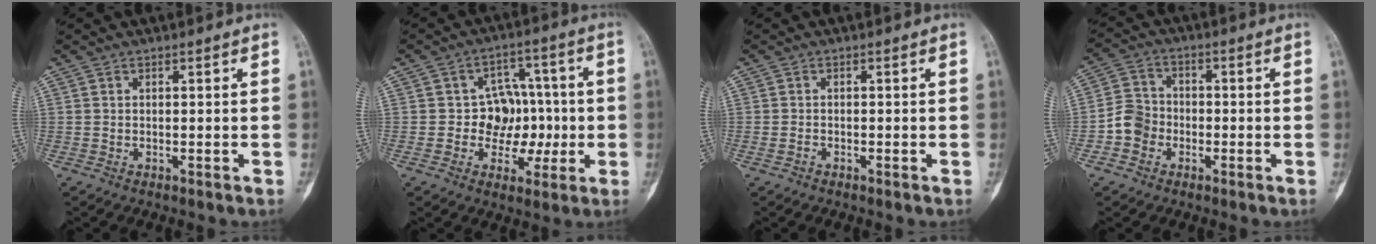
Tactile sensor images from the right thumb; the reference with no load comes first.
{"total": 9.7, "force": [-0.7, 8.1, 5.3], "torque": [-0.012, 0.028, -0.011]}
{"total": 0.7, "force": [-0.4, 0.4, 0.3], "torque": [-0.003, 0.001, -0.010]}
{"total": 6.1, "force": [-2.1, 5.3, 2.2], "torque": [-0.020, 0.021, -0.049]}